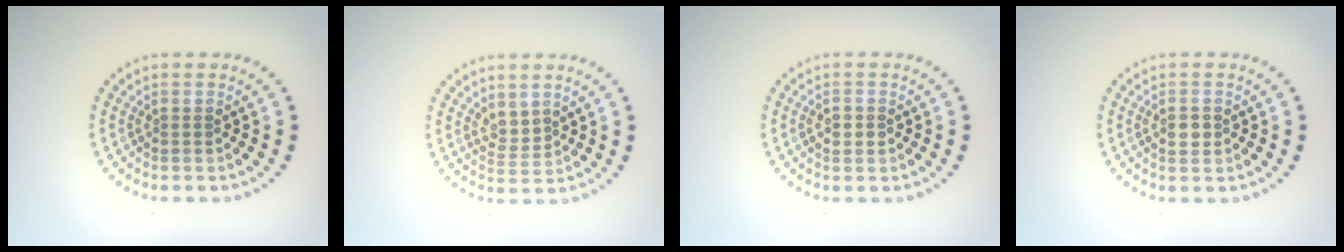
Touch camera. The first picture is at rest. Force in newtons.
{"total": 1.5, "press": 1.2, "slide": 0.9}
{"total": 1.7, "press": 1.7, "slide": 0.1}
{"total": 1.5, "press": 1.5, "slide": 0.3}